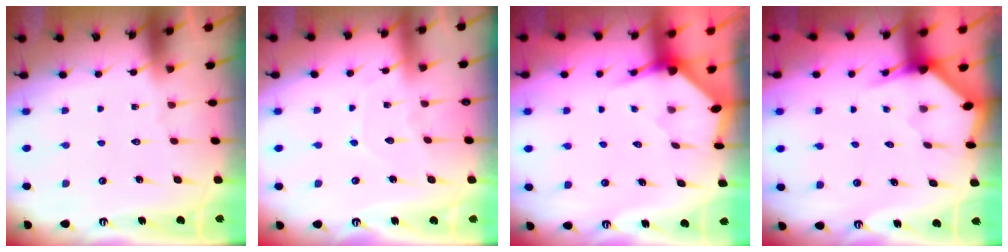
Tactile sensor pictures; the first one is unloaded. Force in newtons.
{"total": 5.9, "press": 5.9, "slide": 0.5}
{"total": 3.5, "press": 3.5, "slide": 0.3}
{"total": 3.0, "press": 3.0, "slide": 0.2}